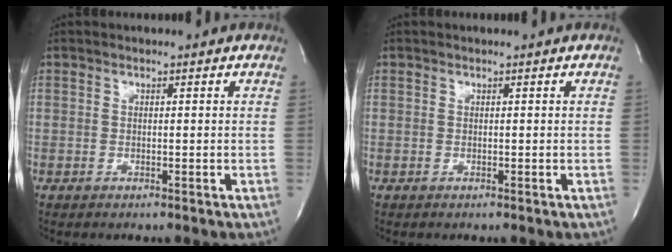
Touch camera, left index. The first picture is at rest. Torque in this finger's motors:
{"motor_torque": [-0.09, -0.15, 0.01, 0.02]}